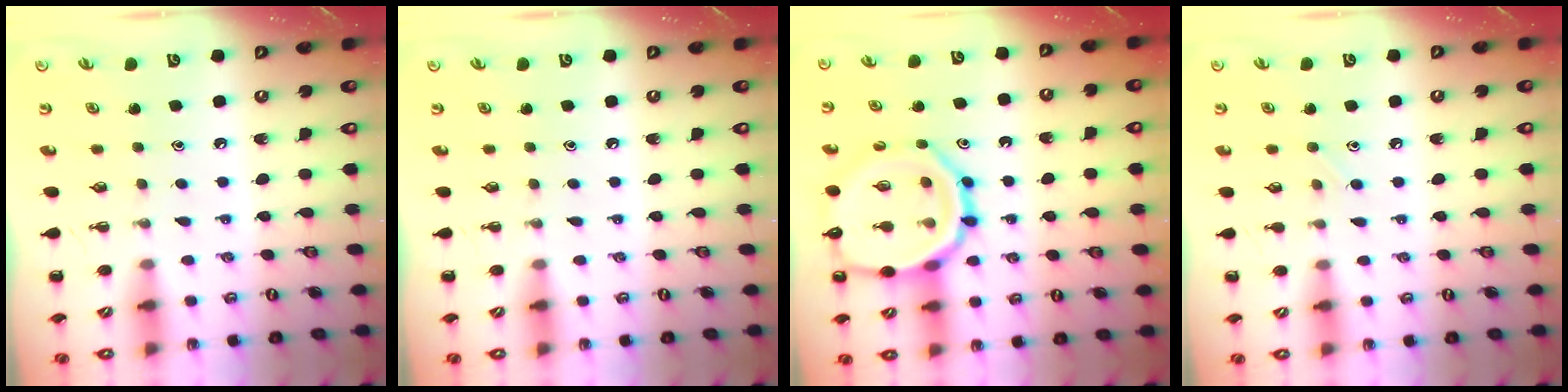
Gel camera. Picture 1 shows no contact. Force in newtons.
{"total": 0.0}
{"total": 17.4, "press": 17.3, "slide": 1.6}
{"total": 4.8, "press": 4.4, "slide": 1.9}